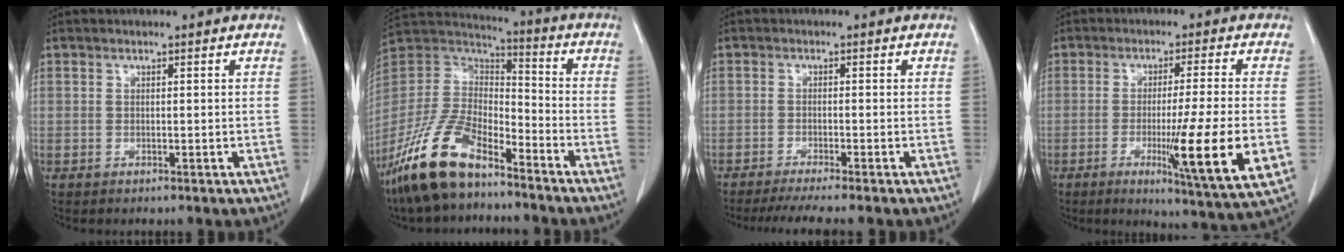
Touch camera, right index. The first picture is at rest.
{"total": 16.0, "force": [-11.4, 5.9, 9.6], "torque": [-0.206, 0.001, -0.219]}
{"total": 5.9, "force": [-5.0, -0.8, 2.9], "torque": [-0.035, -0.015, -0.080]}
{"total": 14.4, "force": [-3.5, -1.1, 13.9], "torque": [-0.215, -0.041, -0.056]}